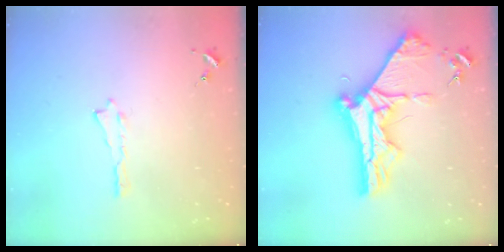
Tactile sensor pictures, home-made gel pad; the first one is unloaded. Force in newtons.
{"total": 10.0, "press": 9.9, "slide": 1.3}